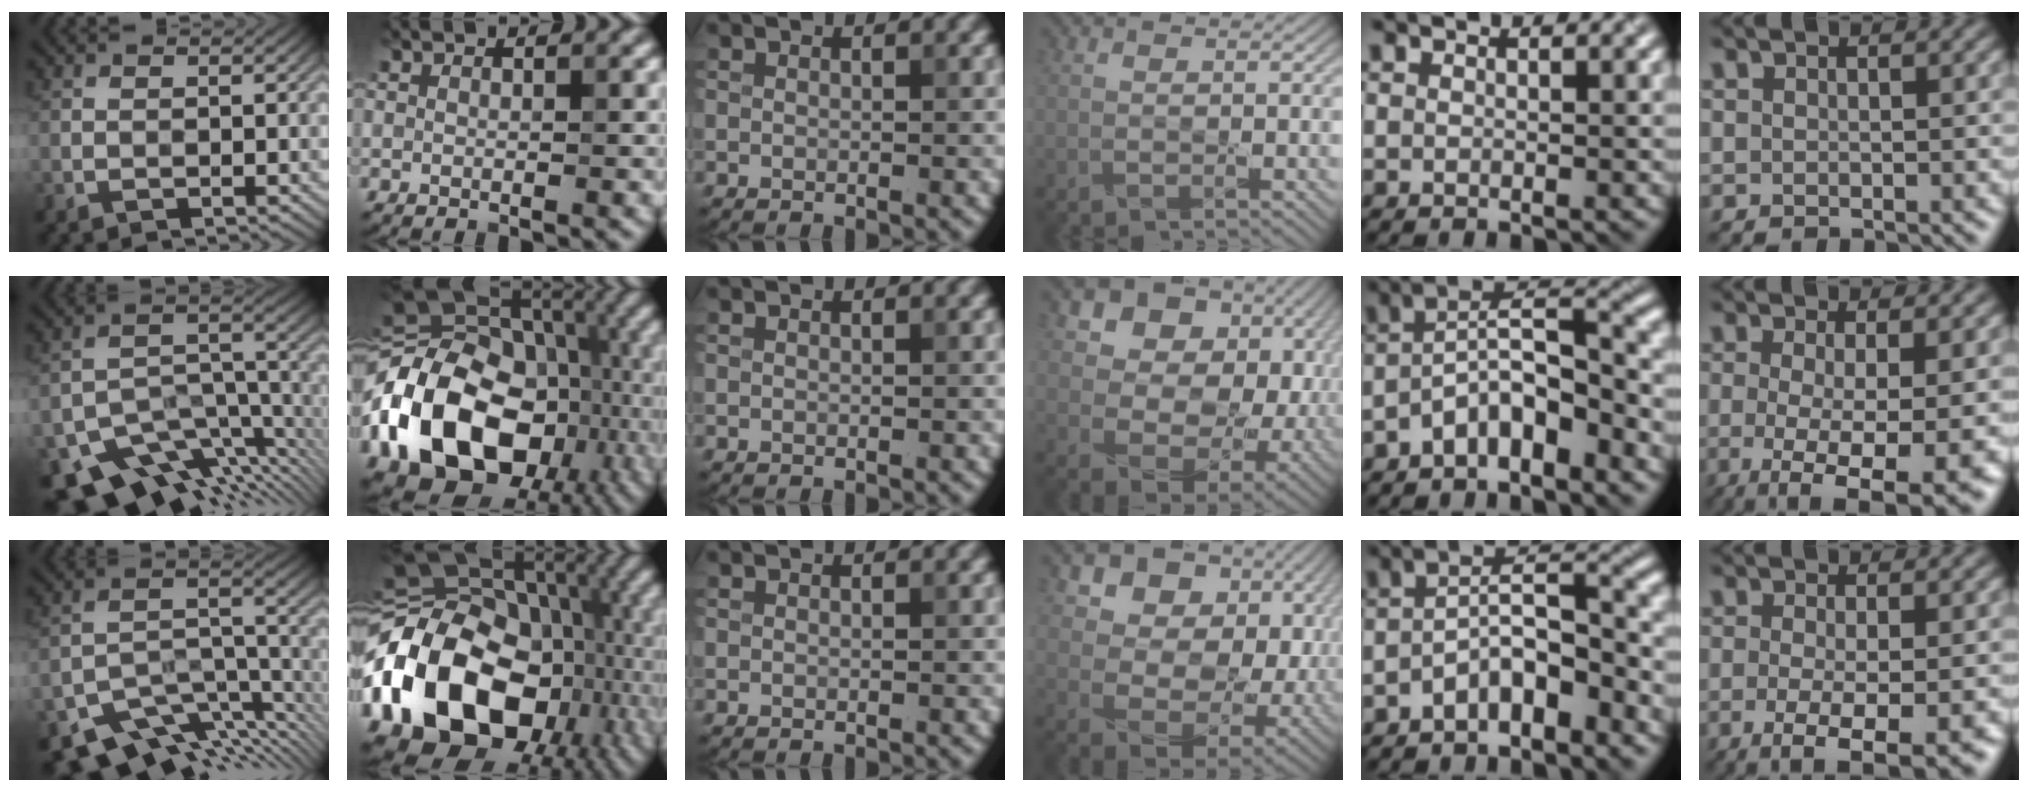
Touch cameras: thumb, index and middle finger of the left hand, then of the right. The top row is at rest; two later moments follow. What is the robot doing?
{"motion": "wipe", "object": "bowl"}